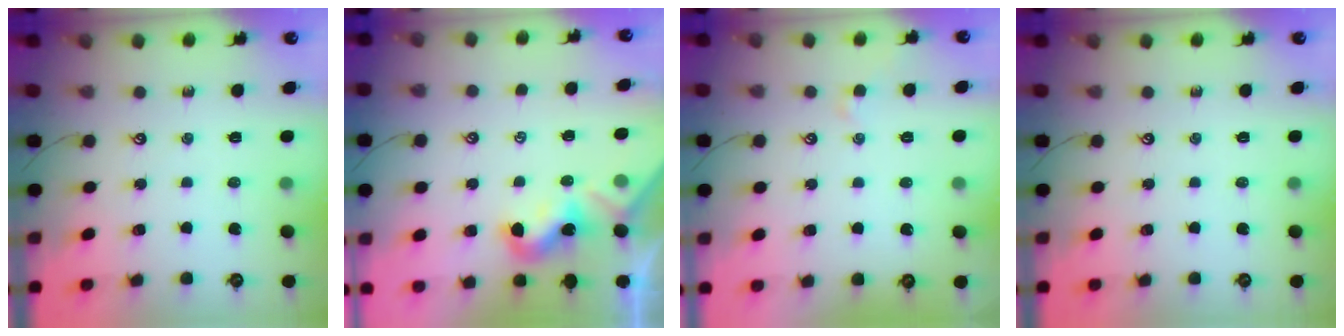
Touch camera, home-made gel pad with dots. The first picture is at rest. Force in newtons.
{"total": 2.0, "press": 2.0, "slide": 0.5}
{"total": 0.9, "press": 0.8, "slide": 0.5}
{"total": 0.0}